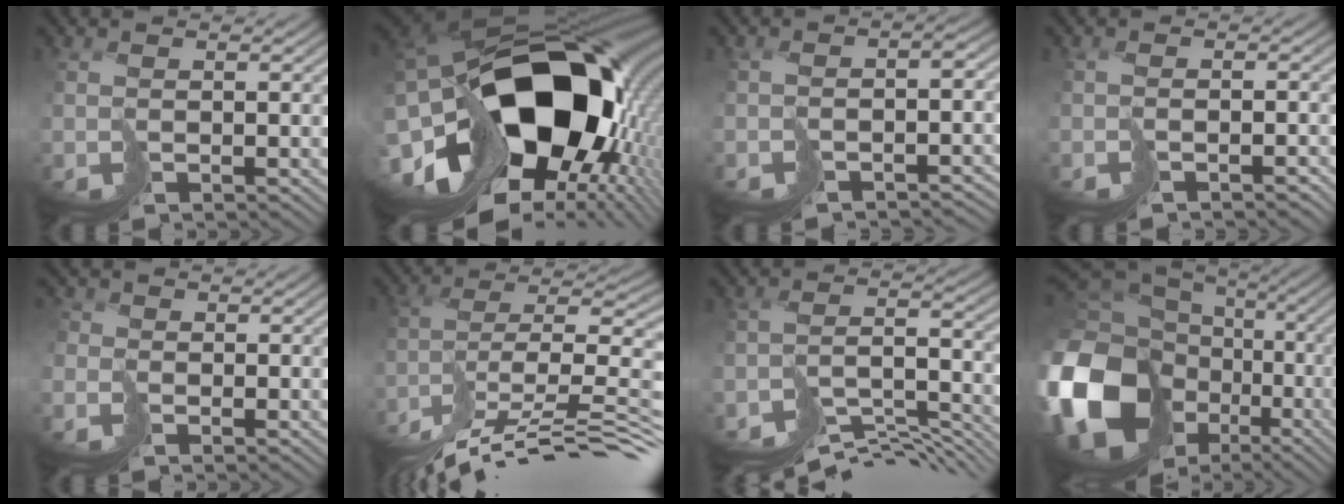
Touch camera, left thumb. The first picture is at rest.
{"total": 20.7, "force": [-2.3, 13.6, 15.4], "torque": [-0.314, -0.054, -0.021]}
{"total": 4.6, "force": [-3.1, 2.5, 2.3], "torque": [-0.019, -0.013, -0.036]}
{"total": 1.8, "force": [-1.7, 0.5, 0.5], "torque": [0.004, 0.001, -0.028]}
{"total": 1.4, "force": [-0.9, 1.0, -0.4], "torque": [0.018, 0.005, -0.027]}
{"total": 13.3, "force": [-8.2, 4.3, 9.5], "torque": [-0.200, 0.007, -0.129]}
{"total": 9.8, "force": [-8.5, 2.7, 4.0], "torque": [-0.064, 0.000, -0.121]}
{"total": 21.3, "force": [-5.2, 17.0, 11.8], "torque": [-0.327, -0.042, -0.061]}